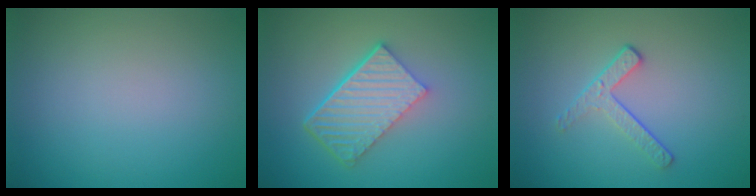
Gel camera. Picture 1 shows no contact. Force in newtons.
{"total": 6.1, "press": 4.2, "slide": 4.4}
{"total": 2.0, "press": 1.4, "slide": 1.5}